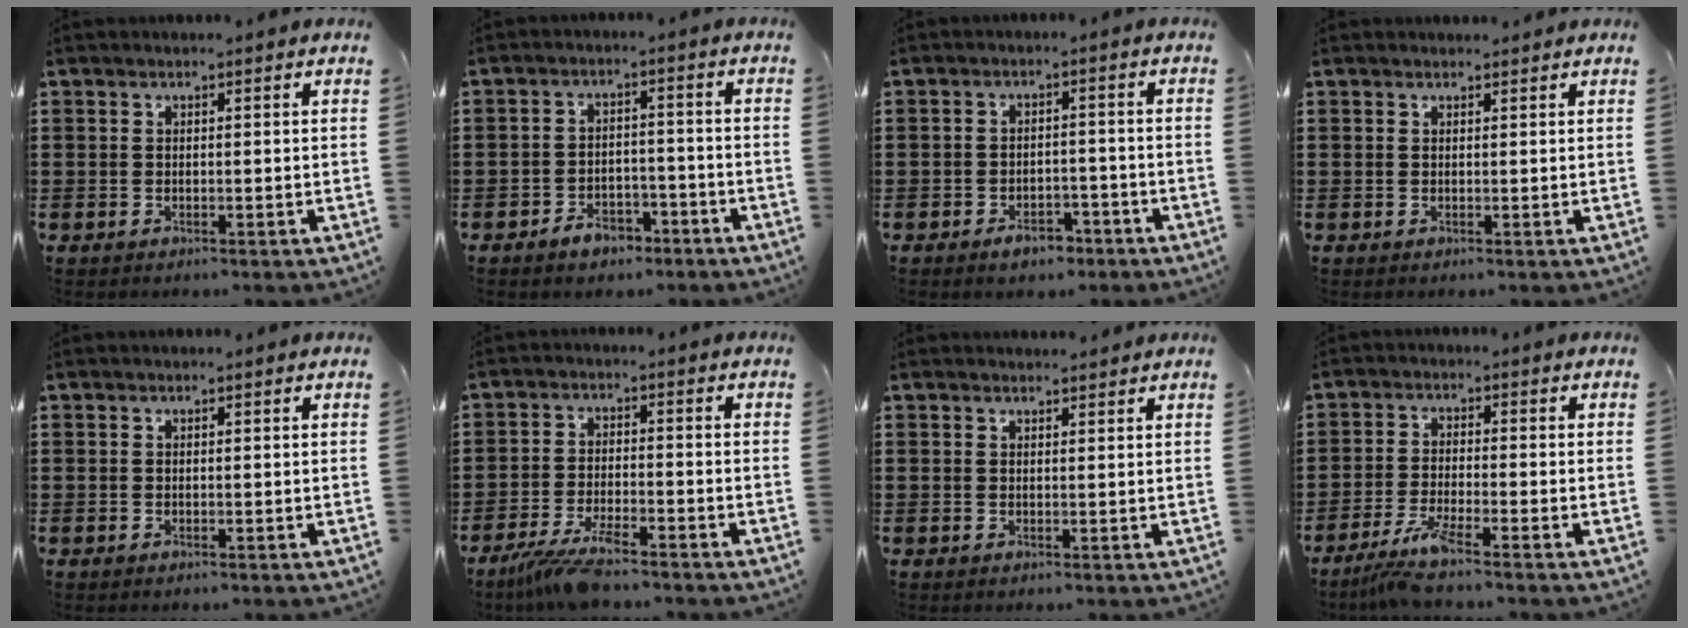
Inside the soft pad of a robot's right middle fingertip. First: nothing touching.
{"total": 3.7, "force": [-3.1, 1.8, 1.0], "torque": [-0.019, 0.010, -0.062]}
{"total": 3.5, "force": [-2.9, 1.6, 1.2], "torque": [-0.021, 0.010, -0.056]}
{"total": 0.7, "force": [0.6, 0.3, 0.0], "torque": [0.006, -0.003, 0.010]}
{"total": 0.0}
{"total": 5.6, "force": [-4.6, 0.6, 3.1], "torque": [-0.078, -0.015, -0.091]}
{"total": 1.1, "force": [1.1, 0.2, 0.0], "torque": [0.005, -0.002, 0.020]}
{"total": 4.6, "force": [-3.6, -0.3, 2.9], "torque": [-0.069, -0.019, -0.071]}